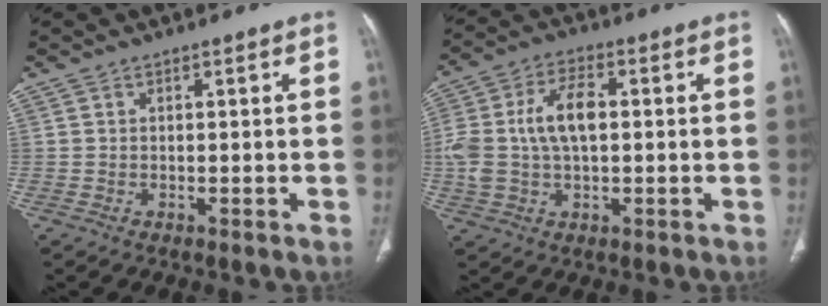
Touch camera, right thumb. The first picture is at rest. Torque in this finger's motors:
{"motor_torque": [1.26, 1.74, 1.34, 0.20, 0.14]}